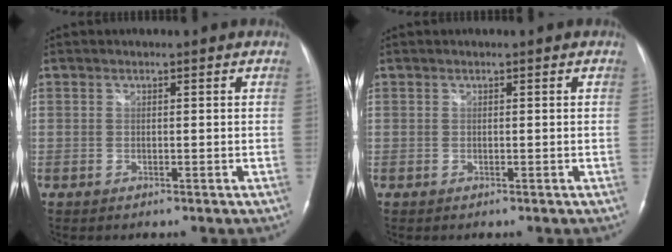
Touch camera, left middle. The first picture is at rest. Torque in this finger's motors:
{"motor_torque": [0.10, -0.19, 0.09, 0.02]}